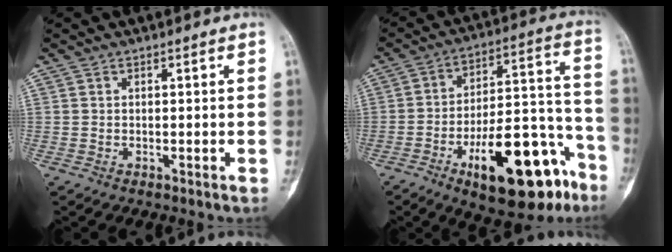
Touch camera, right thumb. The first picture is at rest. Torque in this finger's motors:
{"motor_torque": [2.71, 2.30, 1.35, -1.42, 0.41]}